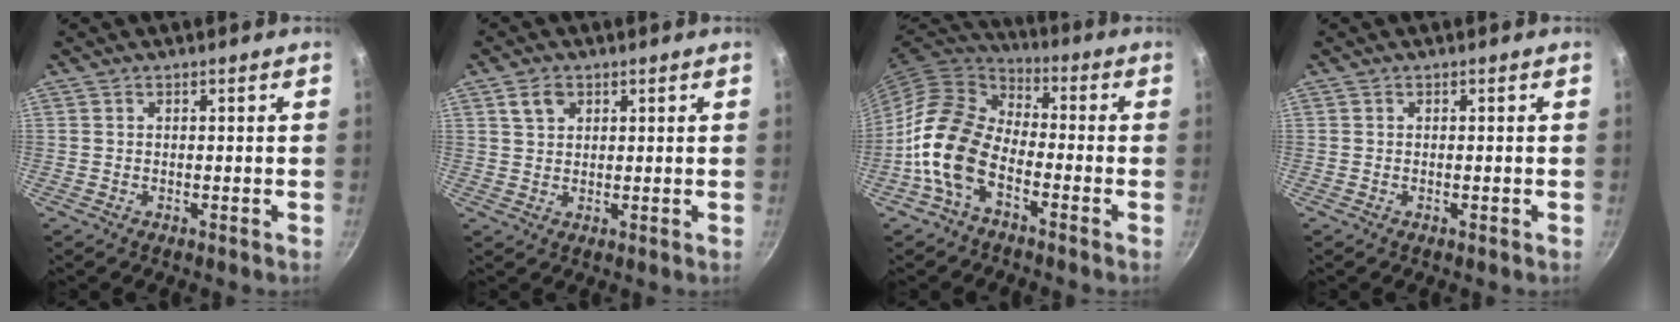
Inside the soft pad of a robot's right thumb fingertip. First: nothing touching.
{"total": 3.6, "force": [1.7, 2.5, 1.9], "torque": [-0.026, 0.000, 0.033]}
{"total": 13.9, "force": [-5.5, 8.4, 9.7], "torque": [-0.160, 0.051, -0.127]}
{"total": 0.5, "force": [-0.2, 0.1, 0.5], "torque": [-0.007, 0.002, -0.004]}